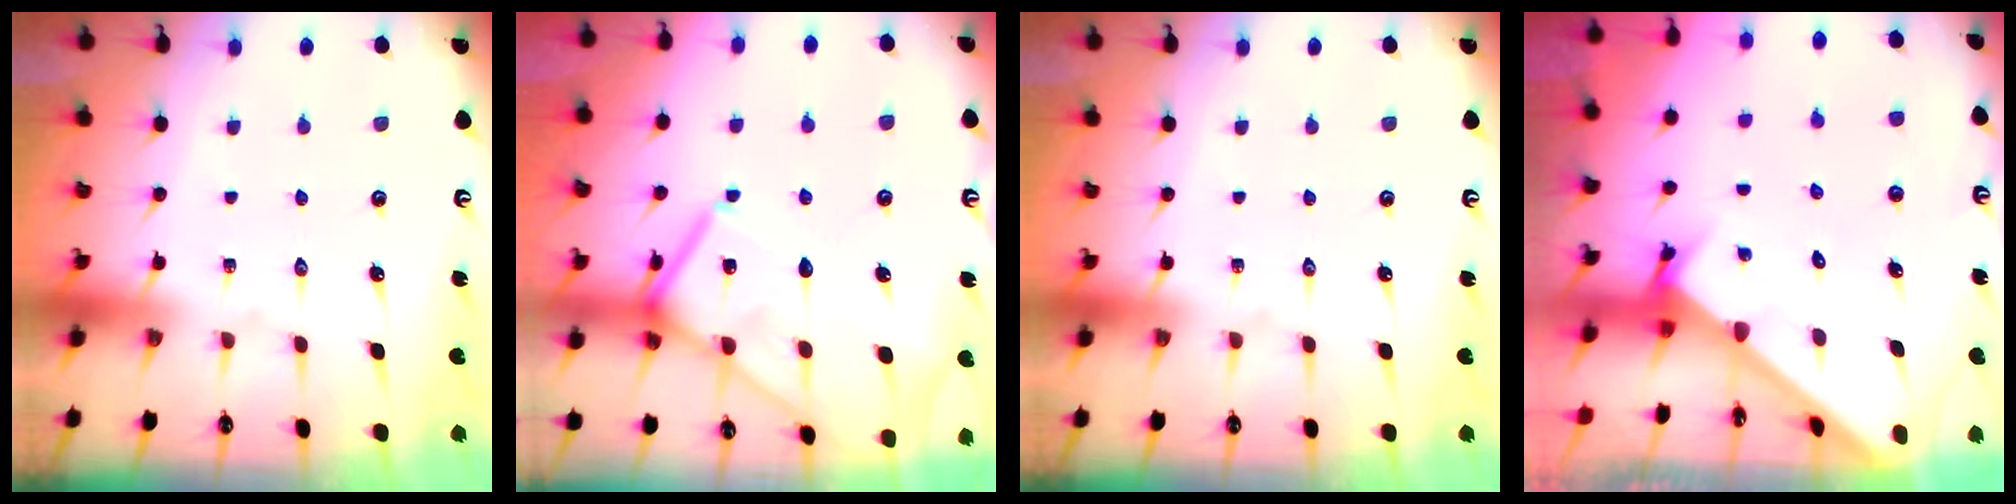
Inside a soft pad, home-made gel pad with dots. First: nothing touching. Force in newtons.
{"total": 17.6, "press": 17.5, "slide": 1.5}
{"total": 0.0}
{"total": 2.4, "press": 2.4, "slide": 0.1}